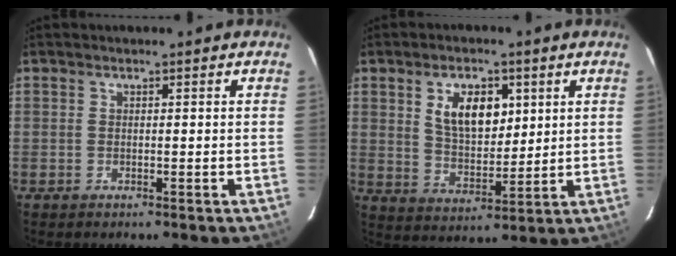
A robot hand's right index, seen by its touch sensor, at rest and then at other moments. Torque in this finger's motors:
{"motor_torque": [0.65, 0.48, 0.30, 0.09]}